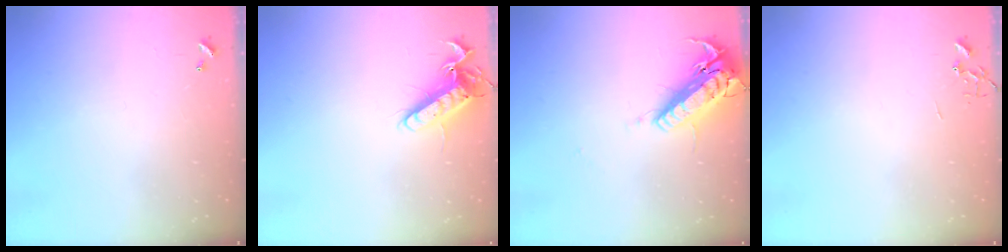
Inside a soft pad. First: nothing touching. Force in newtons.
{"total": 13.2, "press": 13.2, "slide": 1.3}
{"total": 17.6, "press": 17.3, "slide": 3.4}
{"total": 0.0}